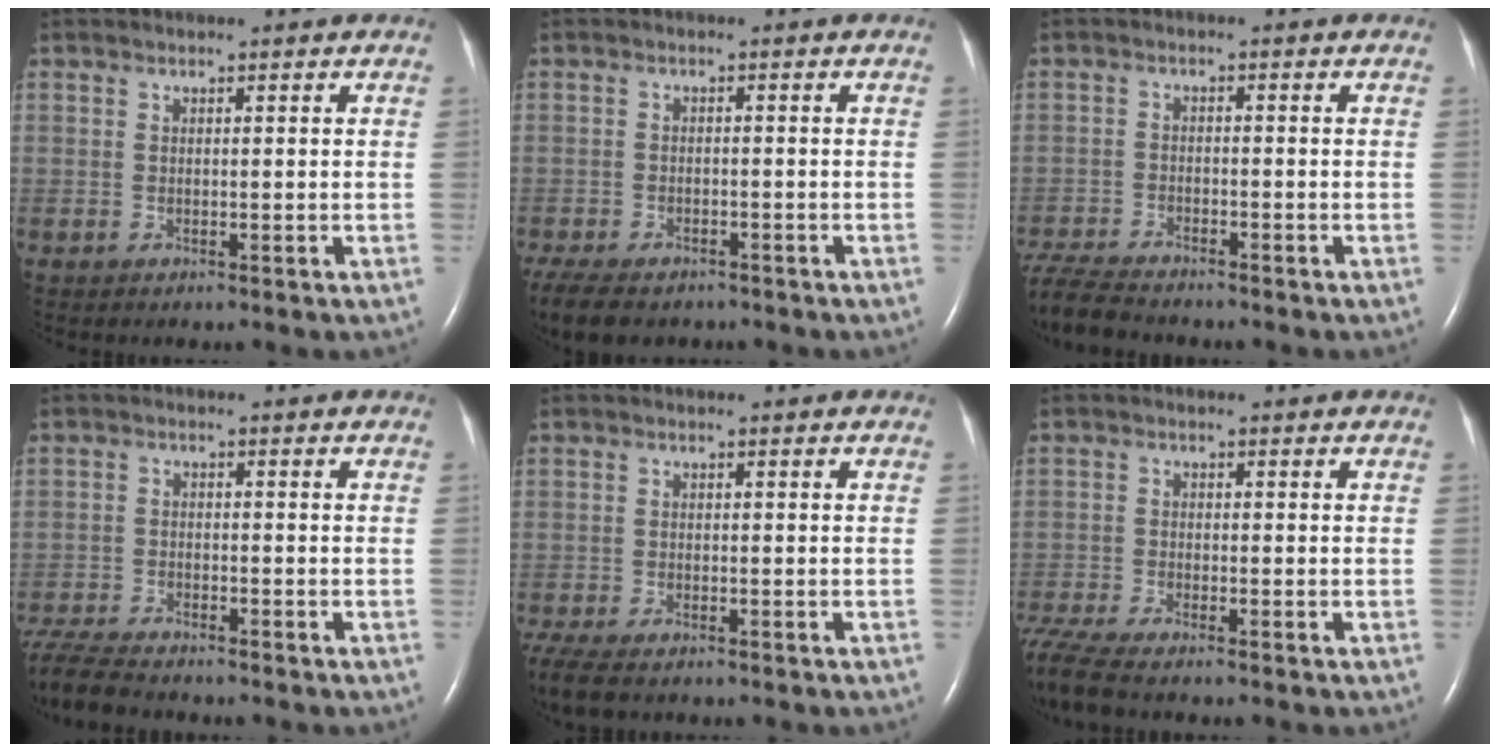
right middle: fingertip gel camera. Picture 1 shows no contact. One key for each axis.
{"total": 12.1, "fx": -8.9, "fy": 5.9, "fz": 5.7, "tx": -0.137, "ty": -0.017, "tz": -0.122}
{"total": 8.8, "fx": -8.0, "fy": 1.4, "fz": 3.3, "tx": -0.065, "ty": -0.017, "tz": -0.138}
{"total": 9.3, "fx": -8.4, "fy": 1.6, "fz": 3.7, "tx": -0.074, "ty": -0.018, "tz": -0.143}
{"total": 8.1, "fx": -6.1, "fy": 3.2, "fz": 4.4, "tx": -0.097, "ty": -0.014, "tz": -0.097}
{"total": 7.8, "fx": -6.9, "fy": 0.8, "fz": 3.7, "tx": -0.084, "ty": -0.018, "tz": -0.126}